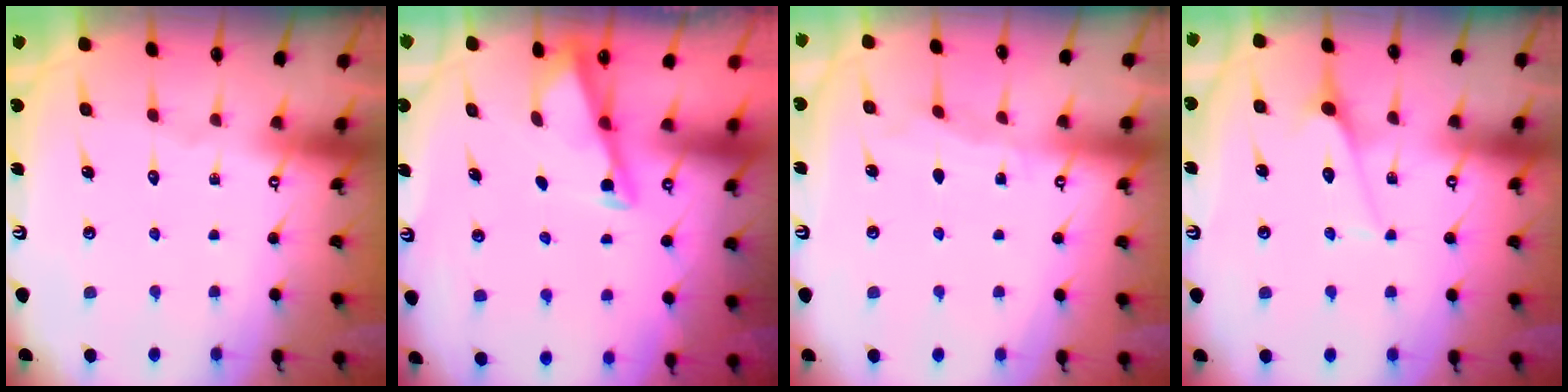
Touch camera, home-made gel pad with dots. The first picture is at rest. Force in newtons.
{"total": 3.4, "press": 3.4, "slide": 0.3}
{"total": 2.7, "press": 2.7, "slide": 0.4}
{"total": 5.0, "press": 5.0, "slide": 0.5}